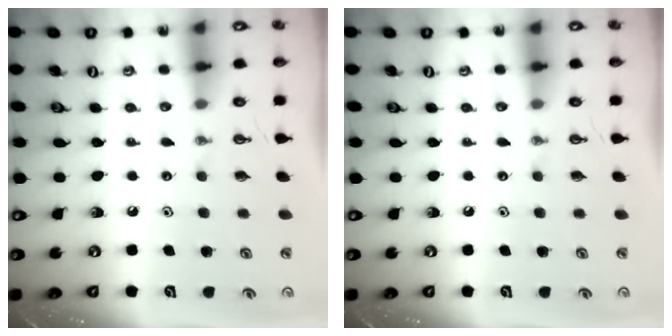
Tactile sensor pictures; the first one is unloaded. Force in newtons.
{"total": 0.0}